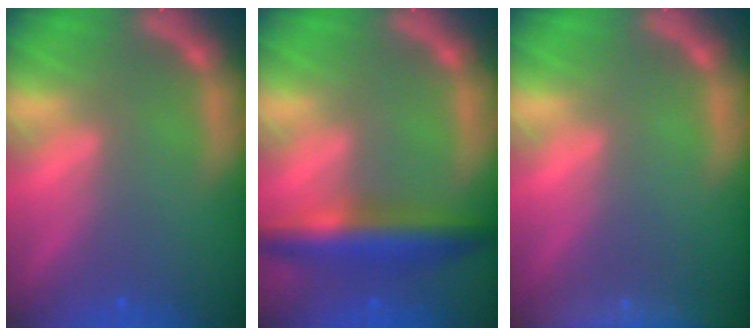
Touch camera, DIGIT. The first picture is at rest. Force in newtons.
{"total": 5.9}
{"total": 9.5}